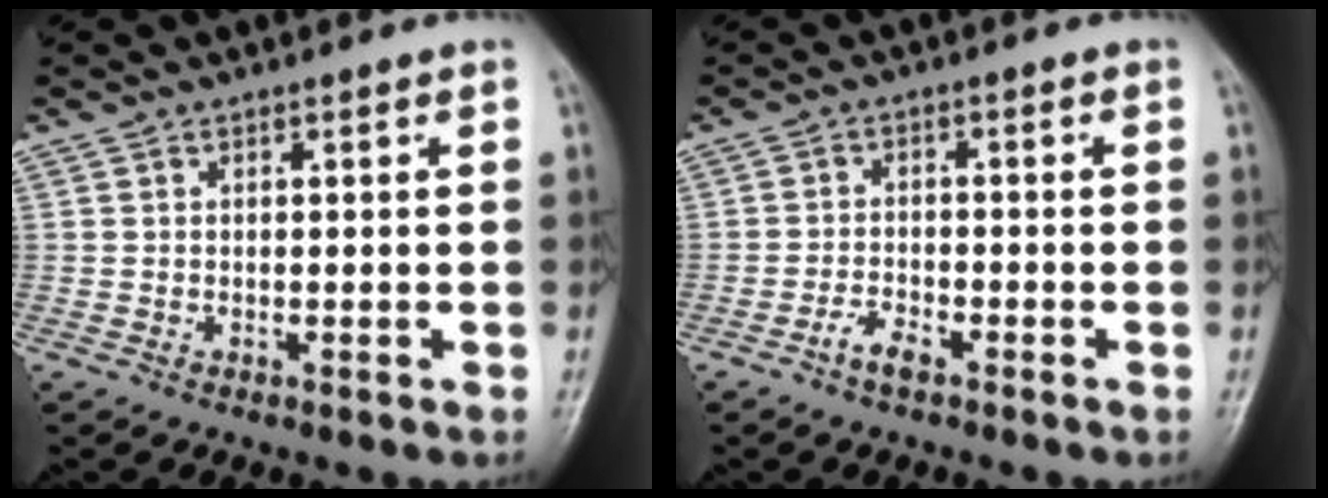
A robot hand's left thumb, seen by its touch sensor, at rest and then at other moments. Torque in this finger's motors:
{"motor_torque": [-0.07, 0.12, 0.05, 0.08, 0.01]}